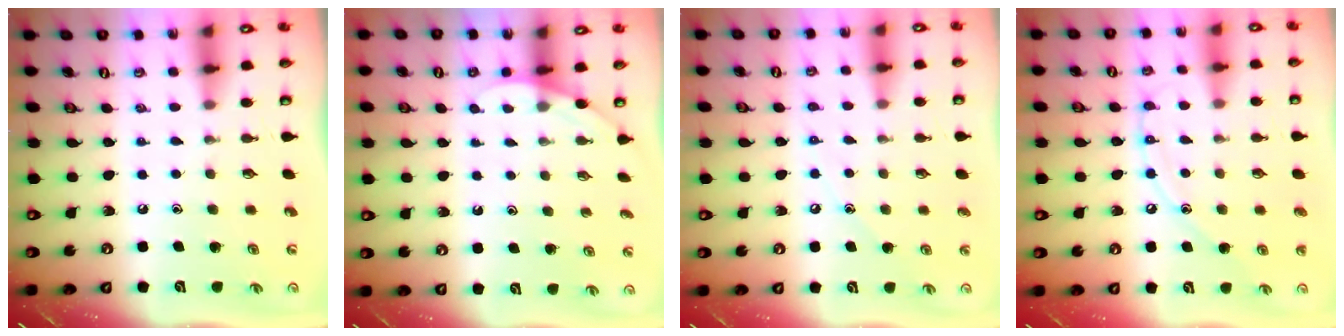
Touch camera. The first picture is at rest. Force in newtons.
{"total": 2.6, "press": 2.6, "slide": 0.2}
{"total": 4.8, "press": 4.8, "slide": 0.5}
{"total": 8.6, "press": 8.6, "slide": 0.7}